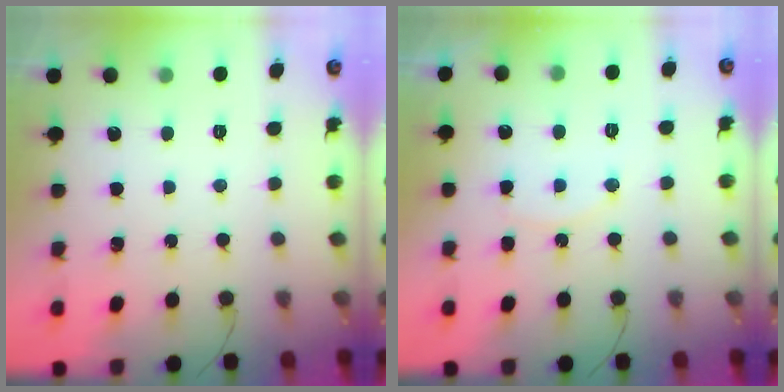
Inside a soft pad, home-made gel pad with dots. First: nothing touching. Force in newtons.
{"total": 7.7, "press": 7.7, "slide": 0.4}